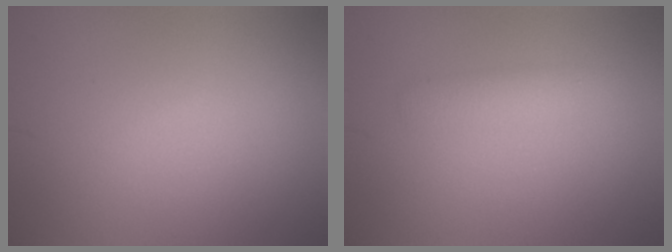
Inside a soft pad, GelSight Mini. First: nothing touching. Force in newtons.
{"total": 1.4, "press": 1.4, "slide": 0.1}